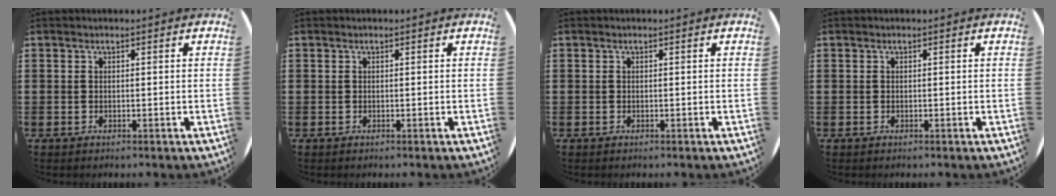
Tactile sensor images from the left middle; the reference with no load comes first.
{"total": 0.0}
{"total": 0.0}
{"total": 0.0}